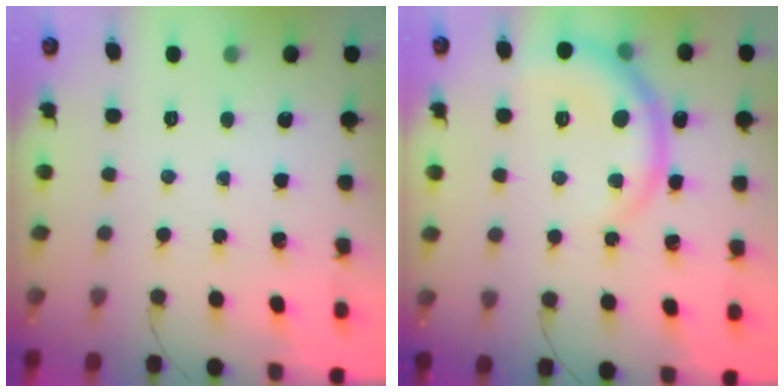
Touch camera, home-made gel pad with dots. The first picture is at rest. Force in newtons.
{"total": 10.6, "press": 10.5, "slide": 0.7}